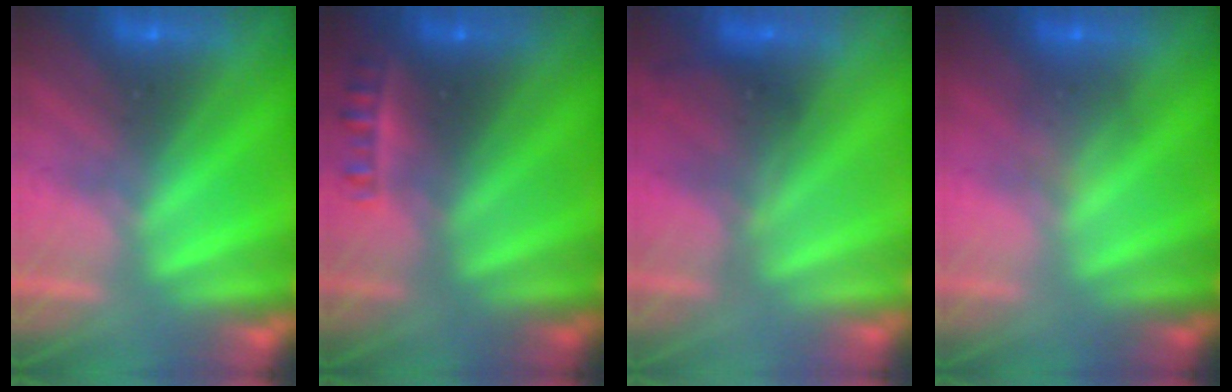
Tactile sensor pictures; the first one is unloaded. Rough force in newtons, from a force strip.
{"total": 2.3}
{"total": 4.6}
{"total": 1.6}